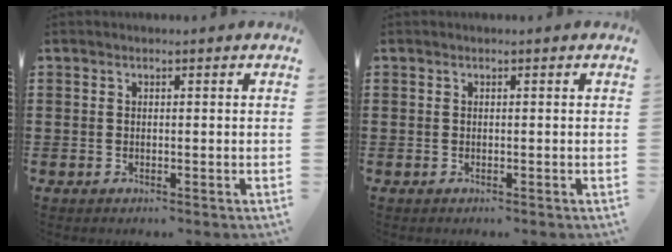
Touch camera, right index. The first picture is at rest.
{"total": 0.0}